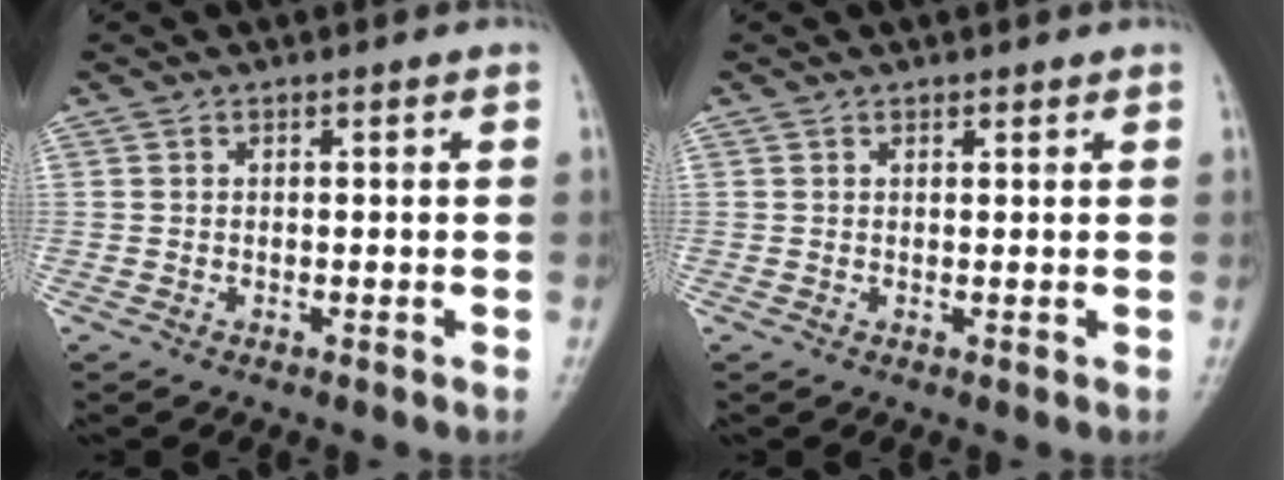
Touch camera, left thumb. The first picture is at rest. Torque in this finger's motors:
{"motor_torque": [-0.20, -0.13, -0.37, 0.01, 0.00]}